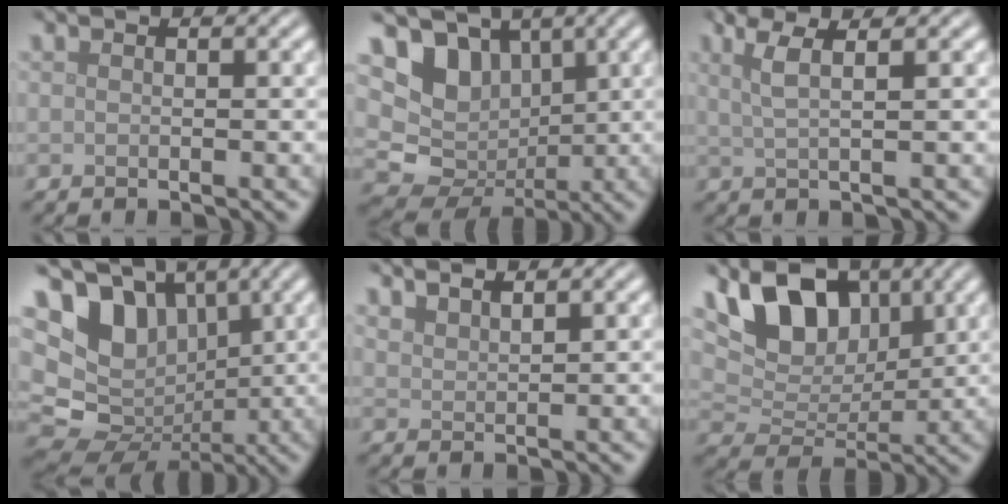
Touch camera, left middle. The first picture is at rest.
{"total": 8.5, "force": [2.5, 7.1, 3.9], "torque": [-0.072, 0.002, 0.037]}
{"total": 2.7, "force": [1.0, 0.7, 2.4], "torque": [-0.037, 0.004, 0.013]}
{"total": 13.8, "force": [2.9, 11.6, 6.8], "torque": [-0.152, 0.023, 0.037]}
{"total": 1.3, "force": [1.3, 0.2, 0.4], "torque": [-0.010, 0.000, 0.025]}
{"total": 7.2, "force": [3.2, 4.6, 4.5], "torque": [-0.081, -0.001, 0.044]}